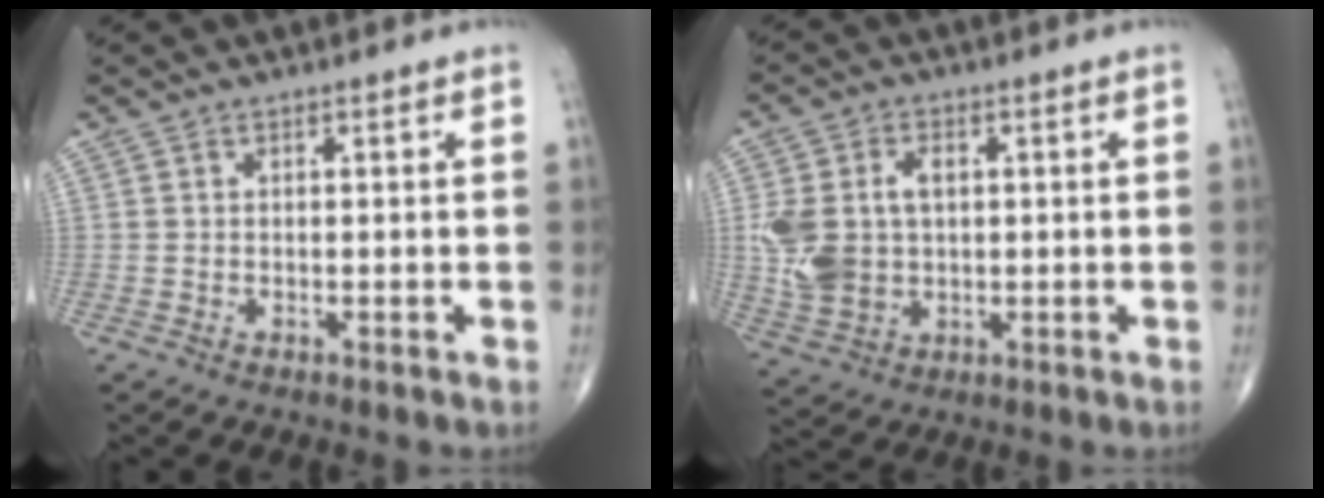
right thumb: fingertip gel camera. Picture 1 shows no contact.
{"total": 10.7, "force": [1.1, 7.4, 7.7], "torque": [-0.154, 0.006, 0.031]}